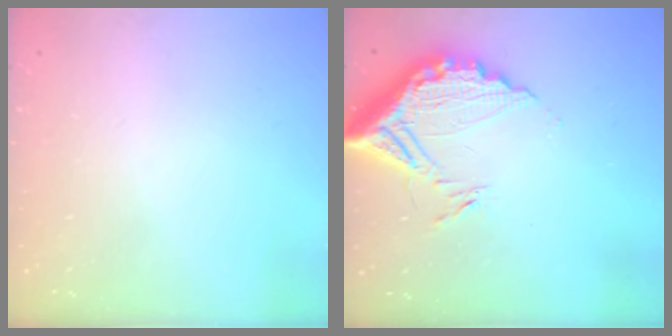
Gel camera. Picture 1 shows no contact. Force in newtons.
{"total": 14.7, "press": 14.7, "slide": 1.2}